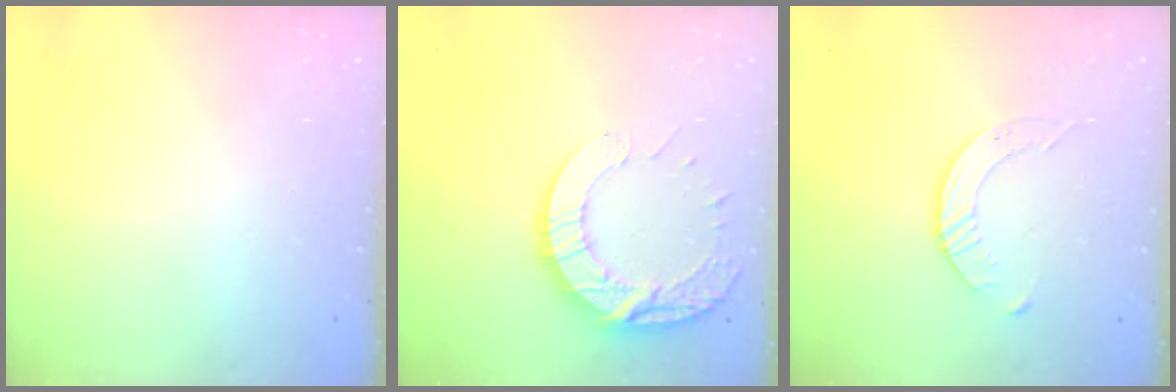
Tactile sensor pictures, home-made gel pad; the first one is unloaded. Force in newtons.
{"total": 13.6, "press": 13.5, "slide": 1.1}
{"total": 3.5, "press": 3.5, "slide": 0.5}